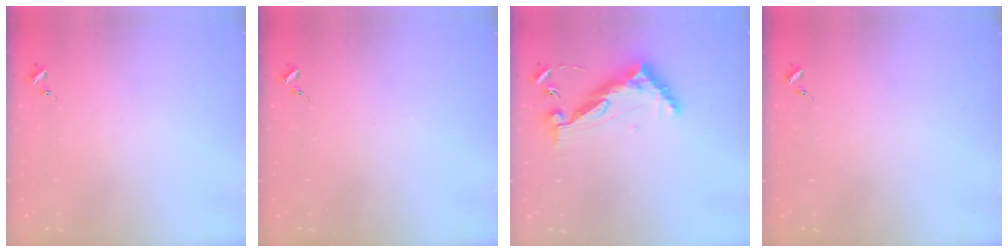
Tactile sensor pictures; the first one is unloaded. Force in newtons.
{"total": 0.0}
{"total": 10.3, "press": 10.2, "slide": 1.0}
{"total": 0.0}